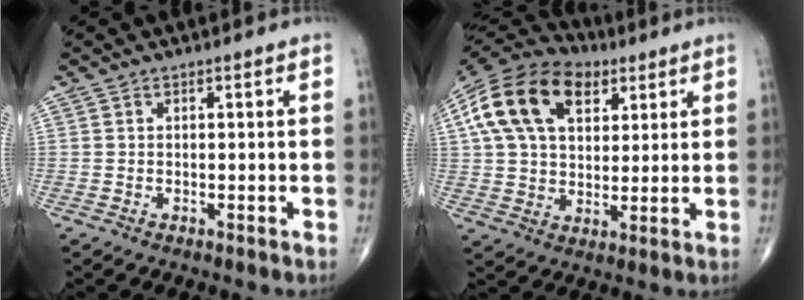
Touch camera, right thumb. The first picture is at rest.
{"total": 20.2, "force": [8.0, 12.7, 13.6], "torque": [-0.241, 0.014, 0.135]}